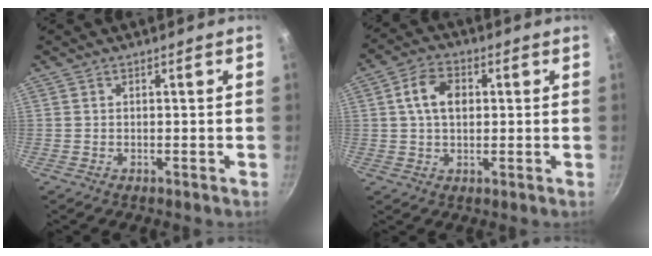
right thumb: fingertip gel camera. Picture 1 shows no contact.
{"total": 7.6, "force": [1.3, 5.2, 5.4], "torque": [-0.082, 0.011, 0.015]}